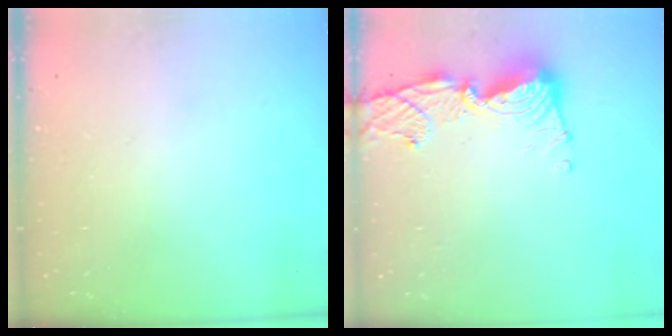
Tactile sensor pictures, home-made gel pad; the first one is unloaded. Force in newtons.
{"total": 12.9, "press": 12.8, "slide": 1.6}